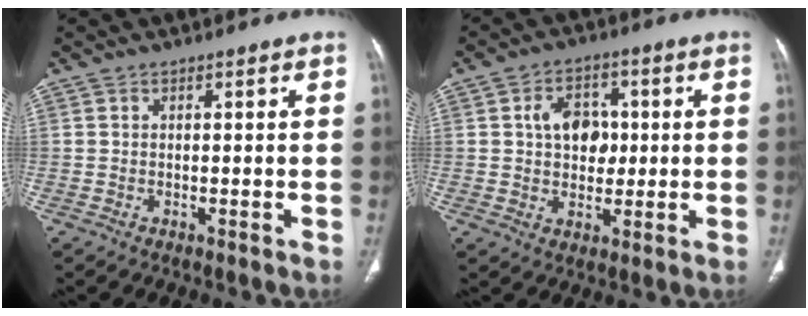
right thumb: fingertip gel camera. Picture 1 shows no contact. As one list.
[{"total": 8.3, "force": [1.1, 6.1, 5.5], "torque": [-0.056, 0.005, 0.017]}]